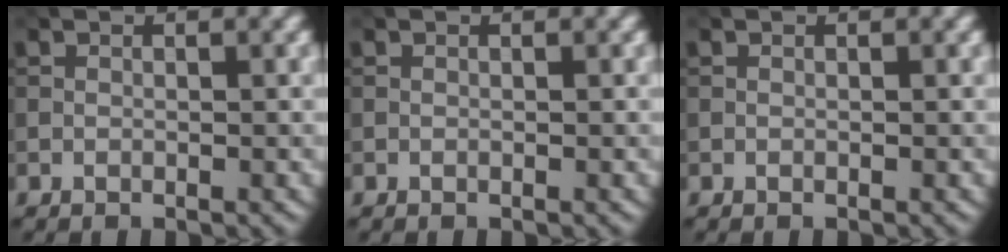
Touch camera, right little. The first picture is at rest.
{"total": 0.0}
{"total": 0.0}